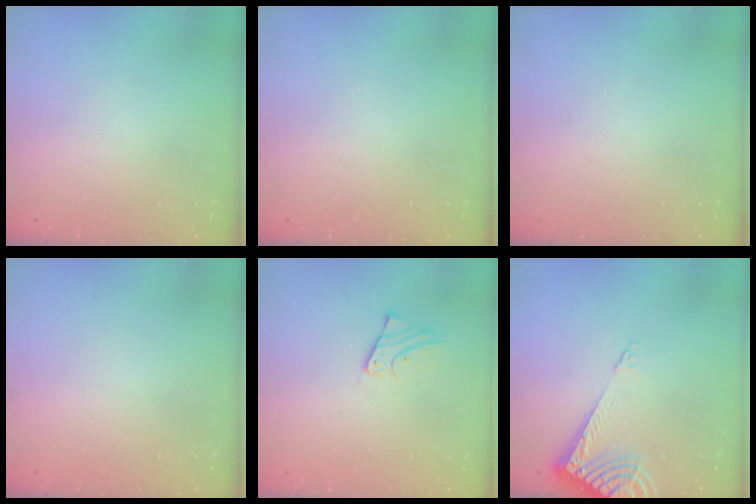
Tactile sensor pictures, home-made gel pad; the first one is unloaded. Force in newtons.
{"total": 0.0}
{"total": 0.0}
{"total": 2.5, "press": 2.4, "slide": 0.3}
{"total": 2.4, "press": 2.4, "slide": 0.1}
{"total": 8.4, "press": 8.3, "slide": 0.9}